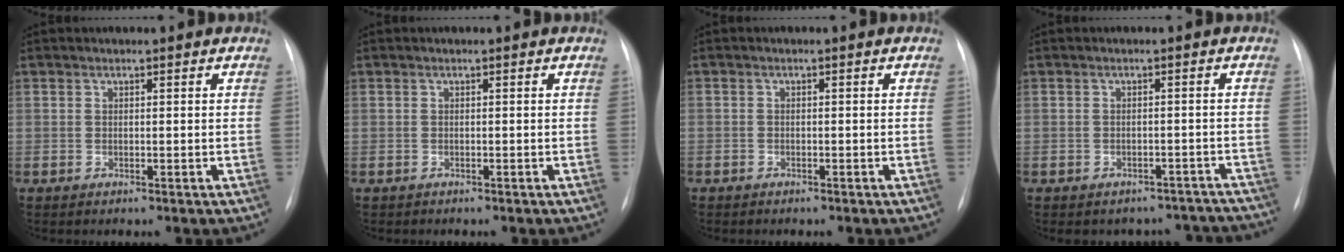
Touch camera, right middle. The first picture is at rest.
{"total": 0.5, "force": [-0.4, 0.3, 0.0], "torque": [-0.010, 0.001, -0.009]}
{"total": 1.1, "force": [-0.8, 0.7, 0.1], "torque": [-0.007, 0.004, -0.013]}
{"total": 10.3, "force": [-9.3, 4.4, 0.6], "torque": [0.007, 0.031, -0.092]}